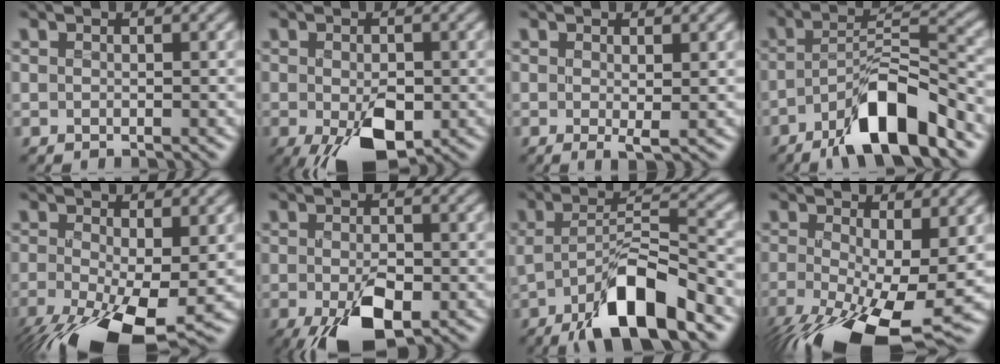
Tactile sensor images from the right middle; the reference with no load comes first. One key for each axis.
{"total": 6.8, "fx": -2.6, "fy": 3.4, "fz": 5.2, "tx": -0.109, "ty": -0.021, "tz": -0.034}
{"total": 1.1, "fx": 0.0, "fy": 0.1, "fz": 1.1, "tx": -0.018, "ty": -0.010, "tz": 0.002}
{"total": 8.6, "fx": -5.5, "fy": 2.1, "fz": 6.3, "tx": -0.107, "ty": 0.010, "tz": -0.098}
{"total": 12.3, "fx": -5.1, "fy": 5.0, "fz": 10.0, "tx": -0.199, "ty": -0.046, "tz": -0.079}
{"total": 7.3, "fx": -3.4, "fy": 3.3, "fz": 5.5, "tx": -0.112, "ty": -0.016, "tz": -0.053}
{"total": 8.5, "fx": -4.4, "fy": 2.3, "fz": 6.8, "tx": -0.120, "ty": 0.006, "tz": -0.080}
{"total": 13.8, "fx": -5.2, "fy": 5.6, "fz": 11.5, "tx": -0.215, "ty": -0.050, "tz": -0.077}